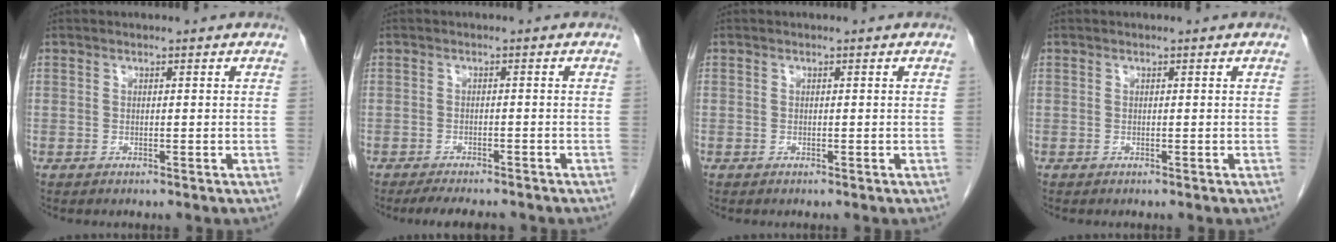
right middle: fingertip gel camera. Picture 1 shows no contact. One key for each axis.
{"total": 6.6, "fx": -5.7, "fy": 1.7, "fz": 2.9, "tx": -0.039, "ty": -0.006, "tz": -0.080}
{"total": 0.0}
{"total": 0.0}